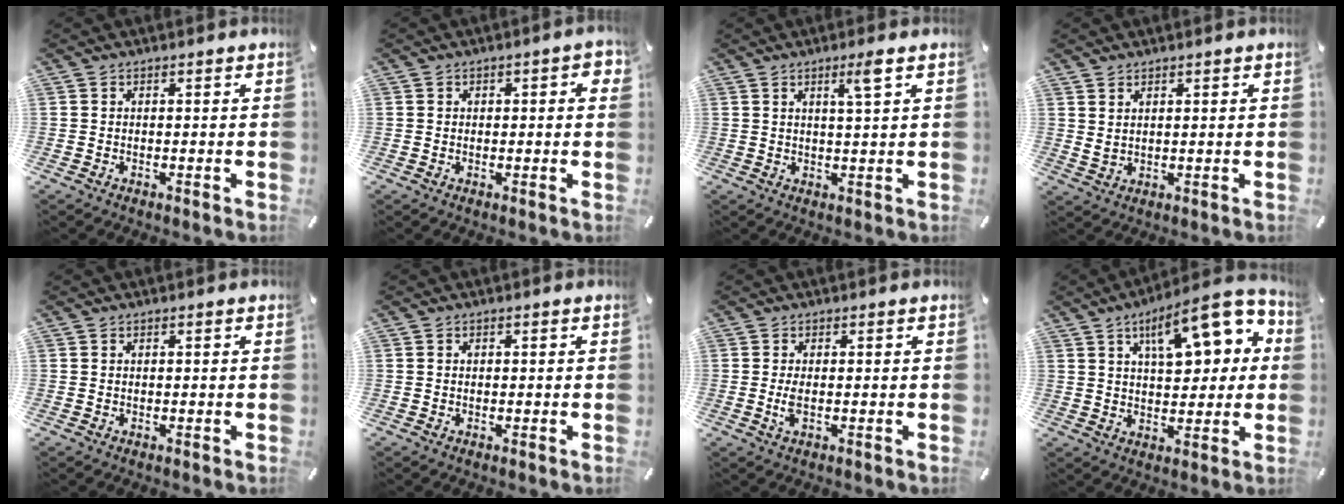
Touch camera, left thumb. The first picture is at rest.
{"total": 2.3, "force": [0.2, 1.4, 1.9], "torque": [-0.019, 0.003, -0.003]}
{"total": 4.8, "force": [2.6, 0.1, 4.1], "torque": [-0.077, -0.002, 0.039]}
{"total": 2.1, "force": [1.7, 0.8, 0.9], "torque": [-0.021, -0.006, 0.032]}
{"total": 0.0}
{"total": 0.5, "force": [0.0, 0.5, 0.2], "torque": [-0.005, 0.002, 0.000]}
{"total": 2.8, "force": [-0.2, 0.9, 2.6], "torque": [-0.062, -0.006, -0.007]}
{"total": 16.6, "force": [6.9, 7.9, 13.0], "torque": [-0.178, -0.020, 0.110]}